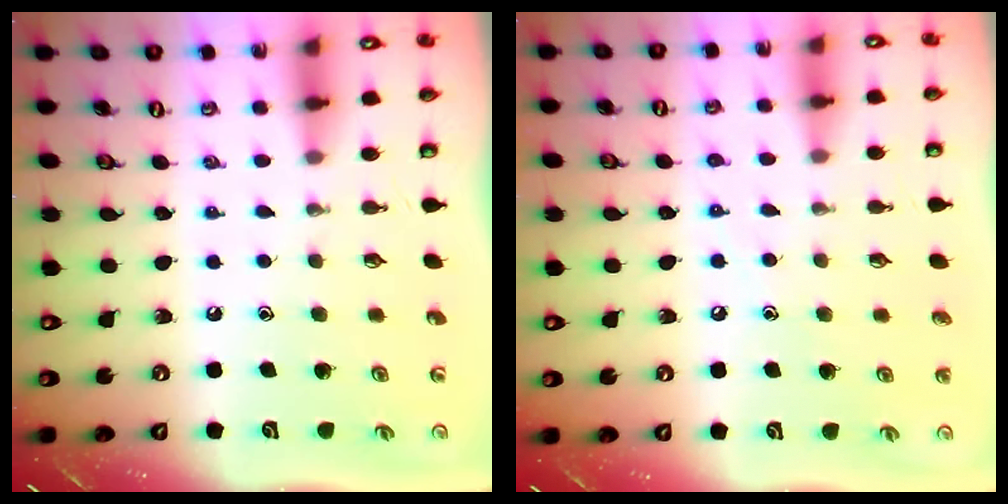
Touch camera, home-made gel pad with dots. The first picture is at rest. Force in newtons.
{"total": 6.1, "press": 6.1, "slide": 0.7}